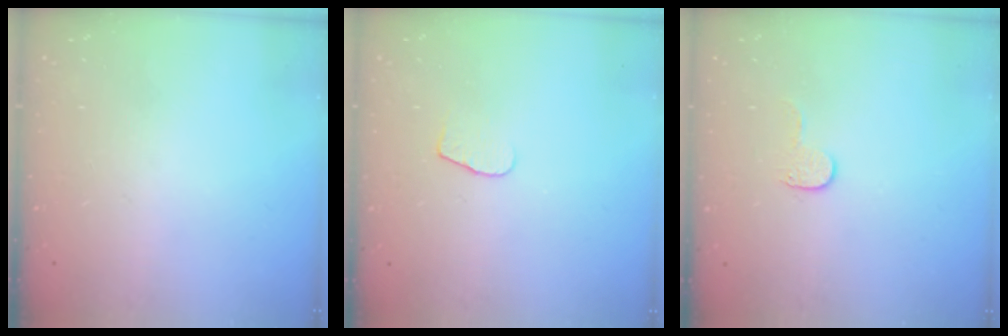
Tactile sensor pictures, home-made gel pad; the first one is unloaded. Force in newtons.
{"total": 5.4, "press": 5.4, "slide": 0.5}
{"total": 3.9, "press": 3.9, "slide": 0.4}